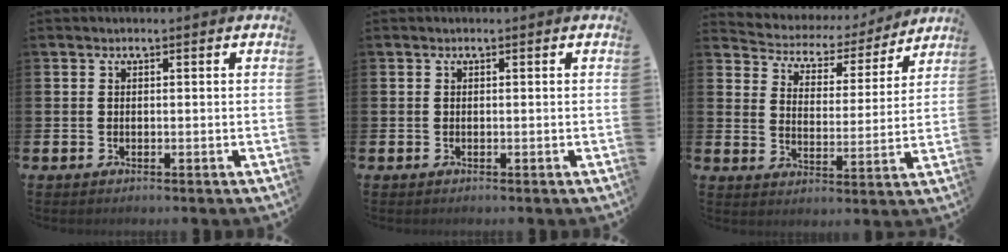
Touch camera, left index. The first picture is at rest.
{"total": 0.0}
{"total": 4.6, "force": [4.2, 2.0, 0.3], "torque": [-0.038, -0.034, 0.065]}